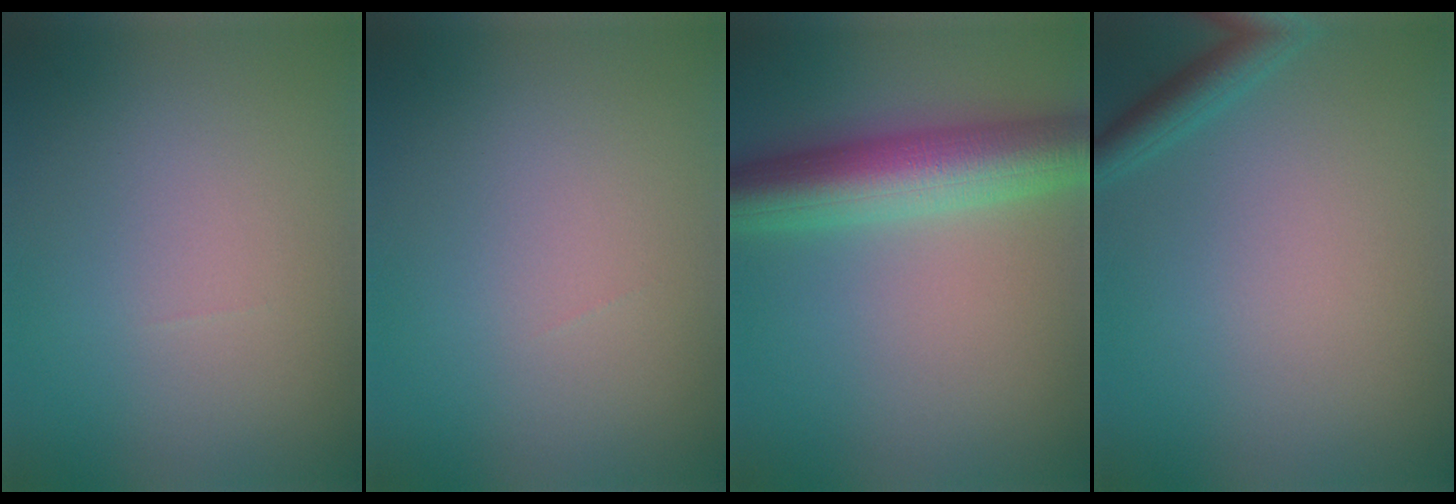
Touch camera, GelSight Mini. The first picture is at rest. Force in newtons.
{"total": 0.0}
{"total": 8.0, "press": 8.0, "slide": 0.3}
{"total": 2.0, "press": 2.0, "slide": 0.1}